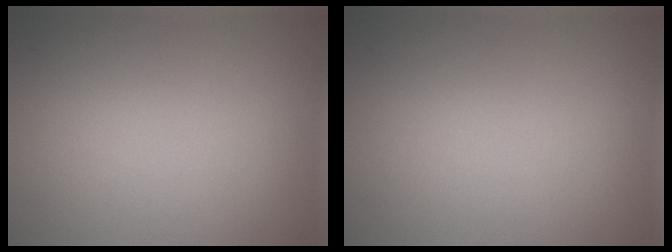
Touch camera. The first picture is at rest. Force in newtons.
{"total": 0.0}